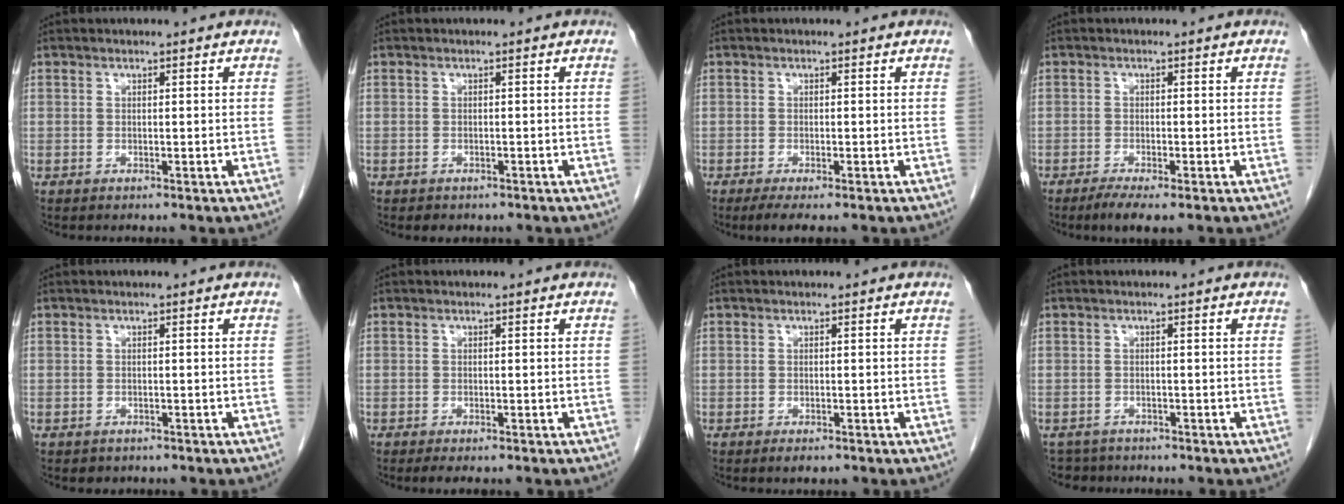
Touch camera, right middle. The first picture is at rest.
{"total": 1.8, "force": [-1.4, 1.0, 0.5], "torque": [-0.014, -0.002, -0.014]}
{"total": 3.2, "force": [-2.3, 0.6, 2.2], "torque": [-0.038, -0.011, -0.034]}
{"total": 3.9, "force": [-2.6, 0.6, 2.8], "torque": [-0.051, -0.011, -0.041]}
{"total": 1.5, "force": [-1.2, 0.9, 0.2], "torque": [-0.013, -0.001, -0.012]}
{"total": 2.9, "force": [-2.3, 0.7, 1.6], "torque": [-0.023, -0.009, -0.028]}
{"total": 1.3, "force": [-0.9, 0.5, 0.8], "torque": [-0.015, -0.002, -0.008]}
{"total": 2.9, "force": [-2.5, 1.5, -0.4], "torque": [0.004, 0.000, -0.042]}